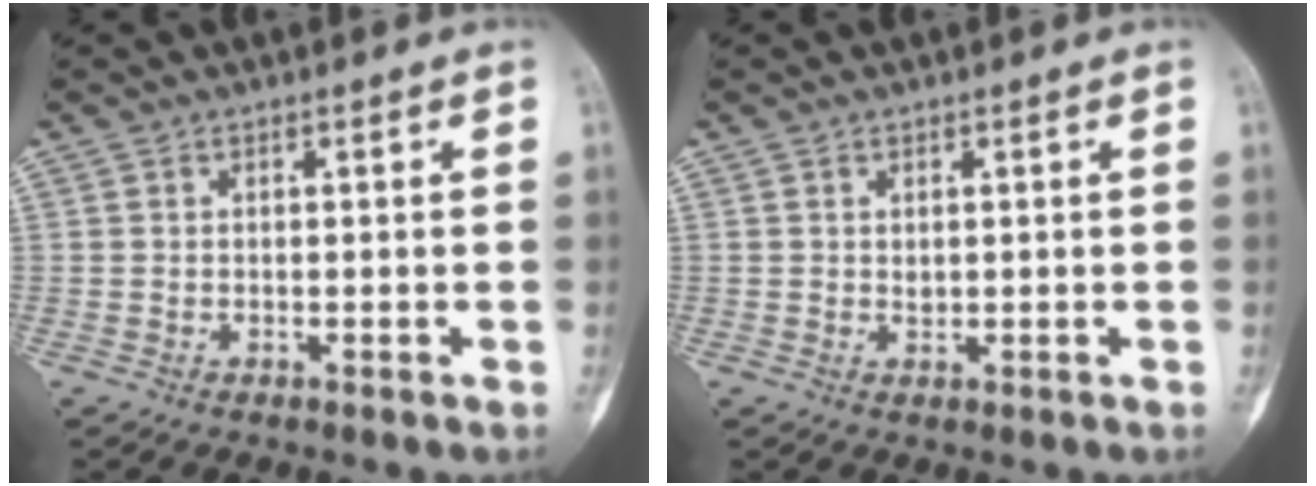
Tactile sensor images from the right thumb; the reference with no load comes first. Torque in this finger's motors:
{"motor_torque": [0.06, 0.10, -0.05, -0.71, 0.01]}